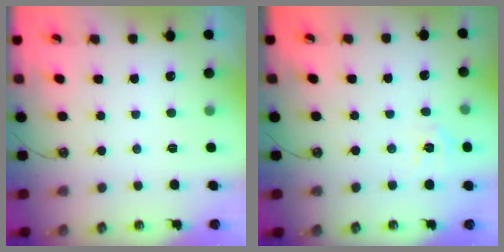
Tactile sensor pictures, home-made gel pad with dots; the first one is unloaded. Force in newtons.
{"total": 4.7, "press": 4.7, "slide": 0.5}